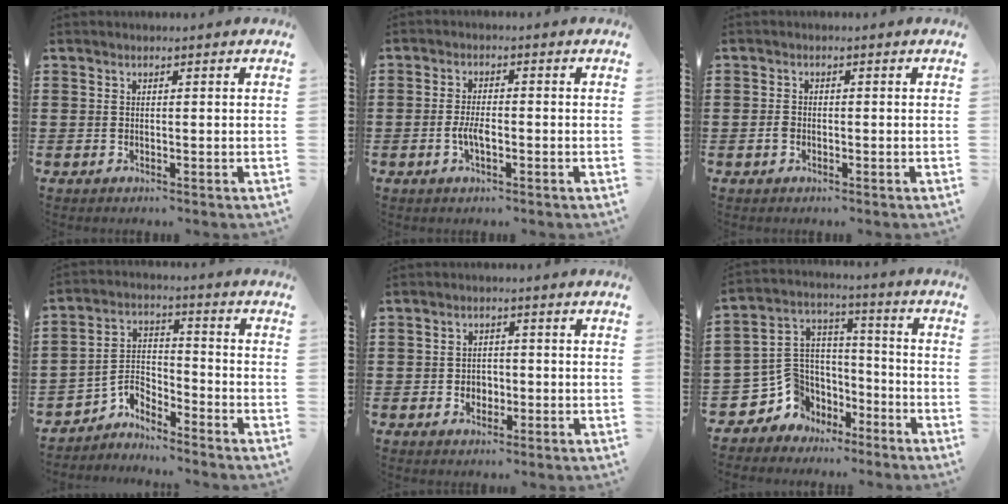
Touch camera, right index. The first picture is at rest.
{"total": 2.8, "force": [-1.0, 1.0, 2.4], "torque": [-0.059, -0.004, -0.023]}
{"total": 1.1, "force": [-0.5, 0.6, 0.8], "torque": [-0.025, -0.005, -0.011]}
{"total": 3.9, "force": [-3.5, 1.6, 0.7], "torque": [-0.032, -0.003, -0.077]}
{"total": 2.2, "force": [-0.8, 1.8, 1.0], "torque": [-0.023, 0.005, -0.018]}
{"total": 8.0, "force": [-3.4, 7.1, 1.2], "torque": [-0.080, -0.006, -0.064]}